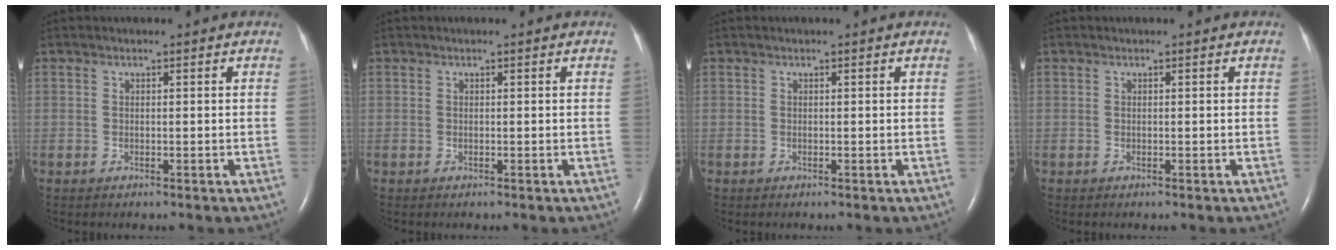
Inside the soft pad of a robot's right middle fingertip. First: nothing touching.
{"total": 0.0}
{"total": 0.0}
{"total": 0.0}